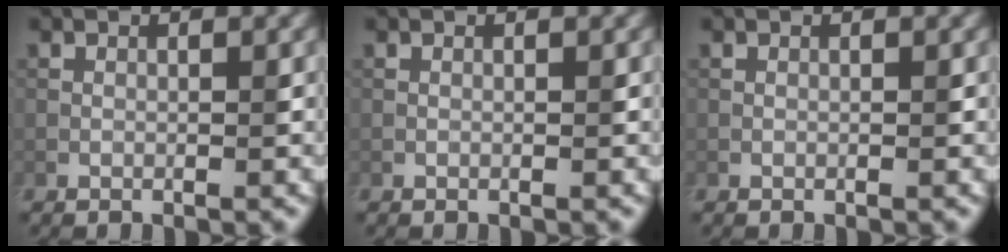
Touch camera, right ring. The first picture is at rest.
{"total": 0.0}
{"total": 0.0}